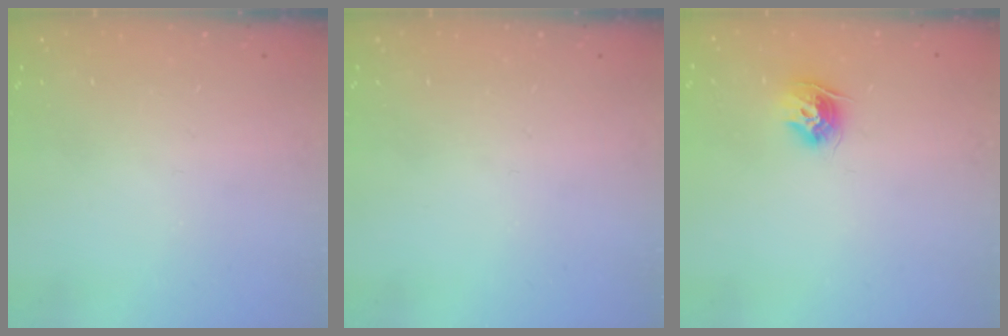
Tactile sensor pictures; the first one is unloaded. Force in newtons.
{"total": 0.0}
{"total": 9.6, "press": 9.6, "slide": 0.7}